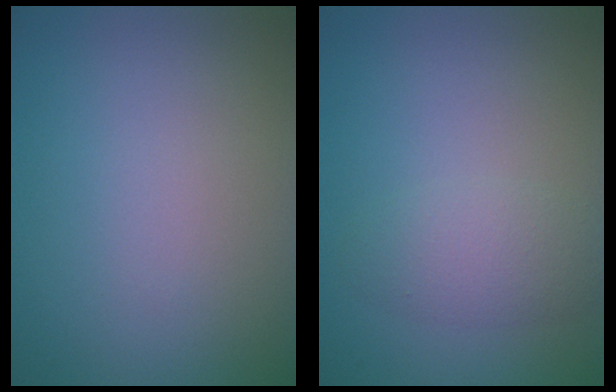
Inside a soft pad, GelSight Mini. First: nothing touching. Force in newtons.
{"total": 2.5, "press": 2.5, "slide": 0.2}